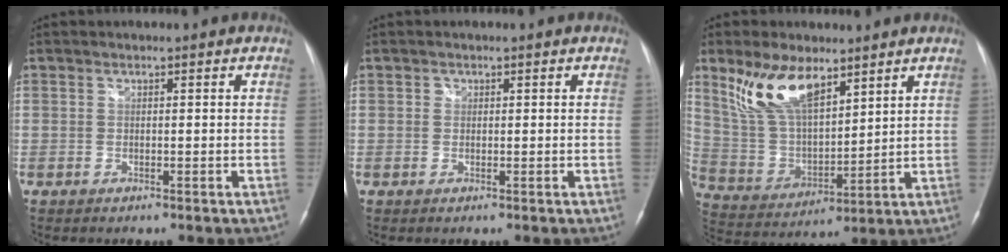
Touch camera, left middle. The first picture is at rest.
{"total": 0.7, "force": [0.1, 0.7, 0.0], "torque": [0.004, 0.002, 0.002]}
{"total": 12.4, "force": [8.0, 5.1, 7.9], "torque": [-0.164, 0.011, 0.166]}